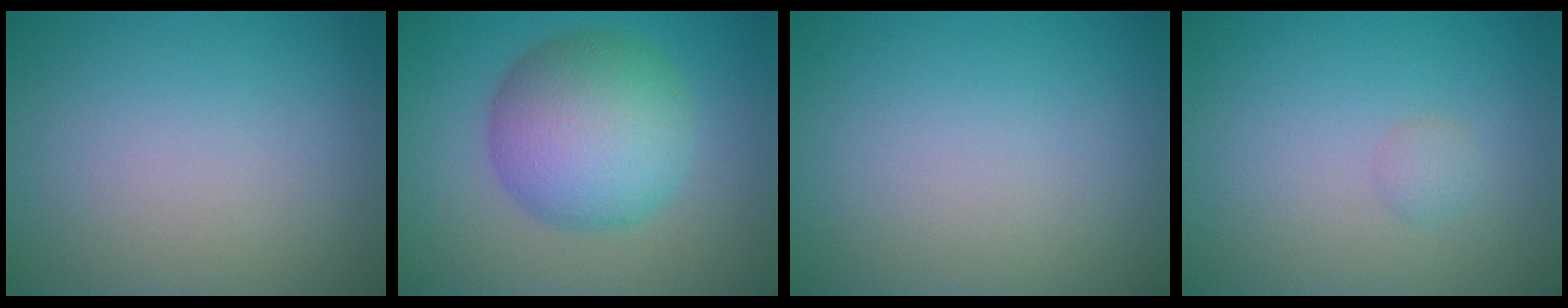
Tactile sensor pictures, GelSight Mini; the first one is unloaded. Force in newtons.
{"total": 8.7, "press": 8.7, "slide": 0.1}
{"total": 0.0}
{"total": 0.8, "press": 0.8, "slide": 0.1}